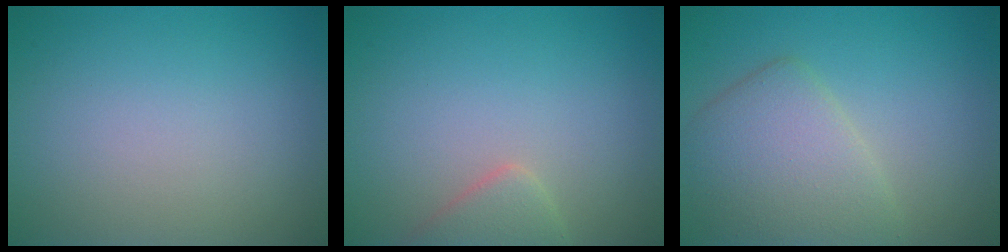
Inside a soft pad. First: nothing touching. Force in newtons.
{"total": 2.1, "press": 2.1, "slide": 0.2}
{"total": 4.8, "press": 4.8, "slide": 0.3}